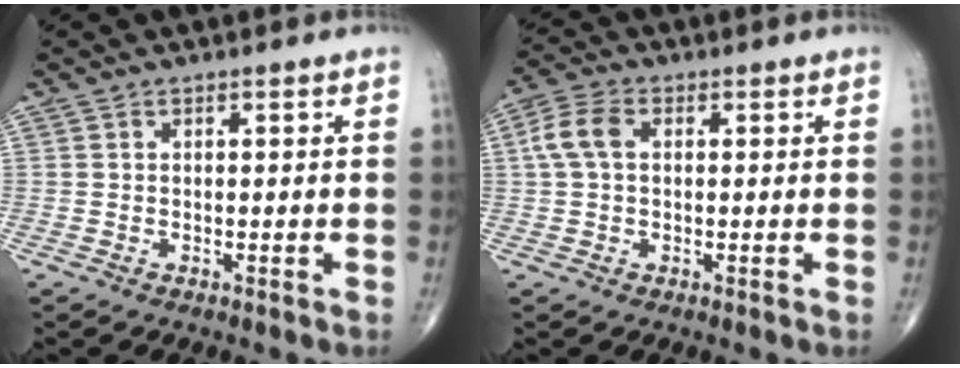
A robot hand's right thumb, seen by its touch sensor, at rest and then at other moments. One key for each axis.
{"total": 5.8, "fx": 1.0, "fy": 3.7, "fz": 4.4, "tx": -0.101, "ty": 0.017, "tz": 0.016}